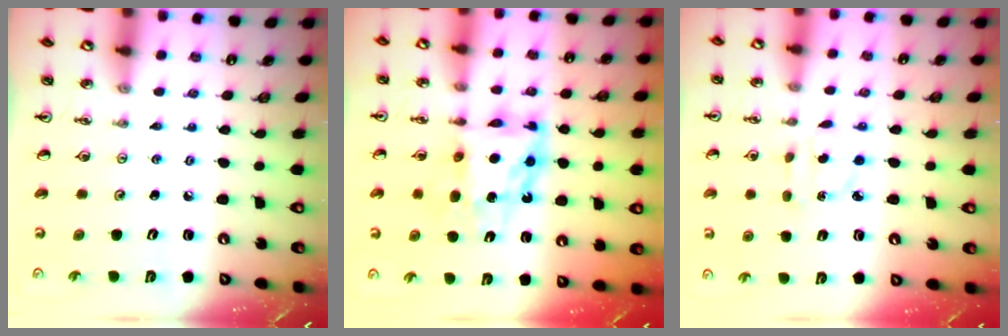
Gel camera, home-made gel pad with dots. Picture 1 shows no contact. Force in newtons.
{"total": 10.2, "press": 10.2, "slide": 0.9}
{"total": 2.9, "press": 2.9, "slide": 0.6}